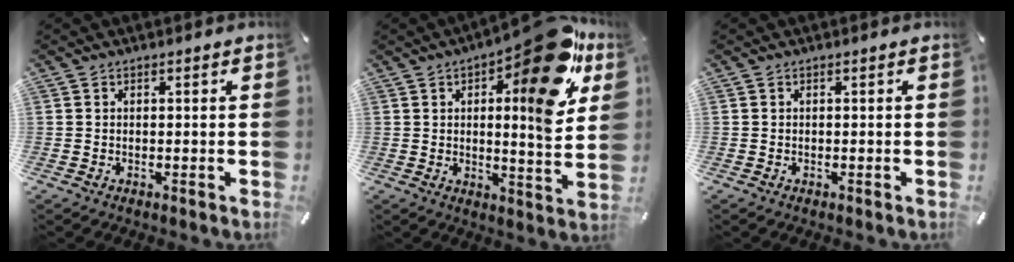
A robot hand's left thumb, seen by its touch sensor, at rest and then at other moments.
{"total": 19.5, "force": [9.8, 6.0, 15.7], "torque": [-0.196, -0.074, 0.146]}
{"total": 0.0}